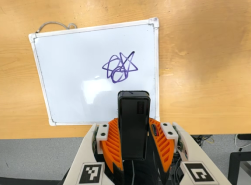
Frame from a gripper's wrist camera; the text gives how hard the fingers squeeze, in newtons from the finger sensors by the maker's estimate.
{"total": 3.8, "left": 2.3, "right": 5.3}